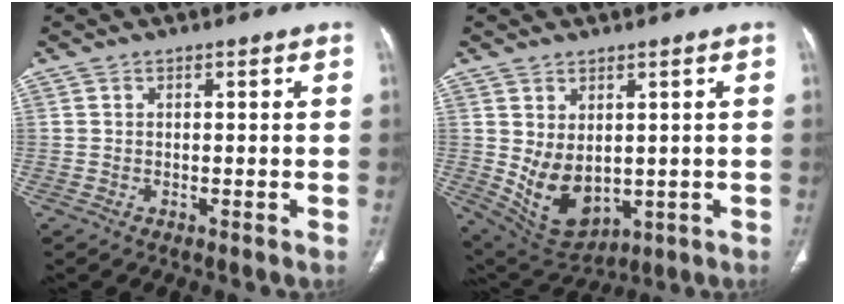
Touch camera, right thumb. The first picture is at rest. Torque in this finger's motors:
{"motor_torque": [-0.78, 1.07, 0.60, 0.68, 0.18]}